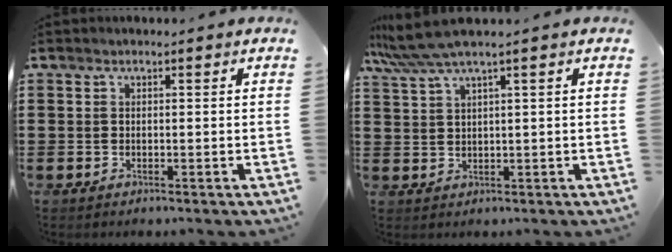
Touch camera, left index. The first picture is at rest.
{"total": 4.5, "force": [2.9, -0.2, 3.4], "torque": [-0.081, -0.005, 0.048]}